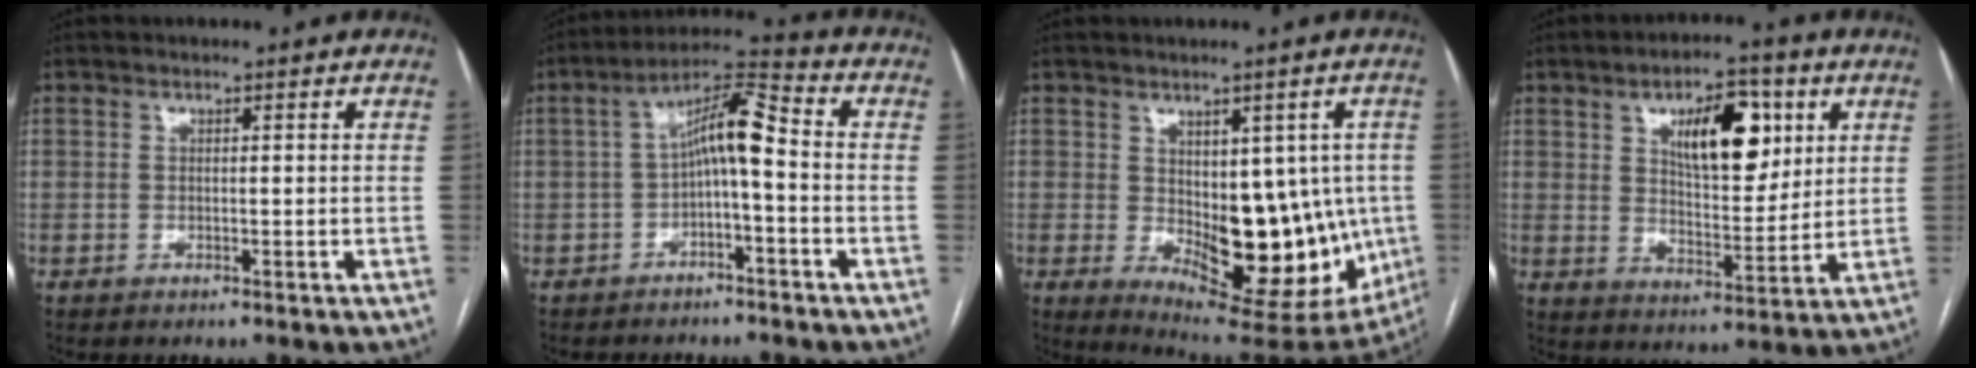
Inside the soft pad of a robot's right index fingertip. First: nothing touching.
{"total": 8.3, "force": [-0.8, 1.7, 8.0], "torque": [-0.141, 0.036, -0.017]}
{"total": 17.4, "force": [-2.0, 8.4, 15.1], "torque": [-0.184, -0.004, 0.001]}
{"total": 12.4, "force": [4.9, 5.1, 10.2], "torque": [-0.158, 0.011, 0.083]}